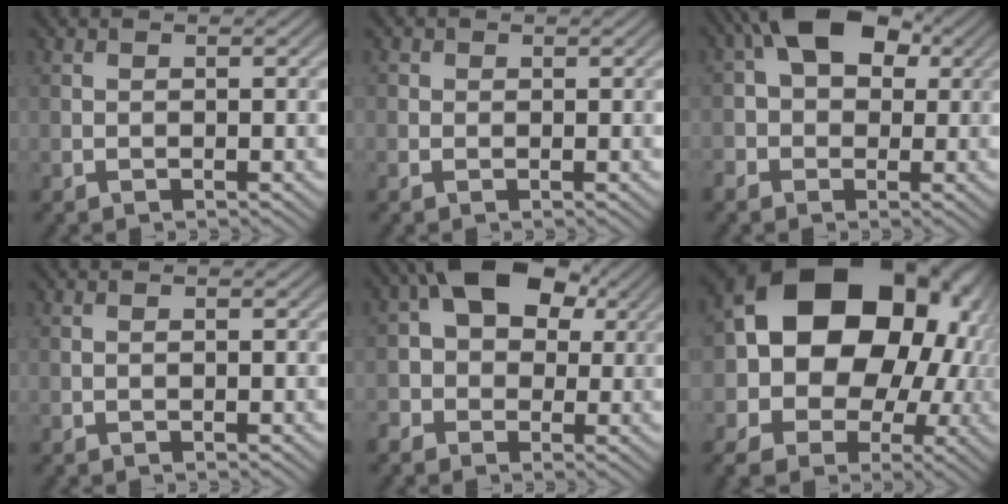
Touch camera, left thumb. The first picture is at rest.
{"total": 0.9, "force": [0.2, 0.9, 0.2], "torque": [0.000, -0.002, 0.000]}
{"total": 9.3, "force": [1.6, 6.9, 6.0], "torque": [-0.105, 0.026, 0.001]}
{"total": 0.0}
{"total": 10.2, "force": [1.2, 8.0, 6.3], "torque": [-0.106, 0.024, -0.007]}
{"total": 19.9, "force": [1.0, 15.3, 12.7], "torque": [-0.210, -0.017, 0.024]}